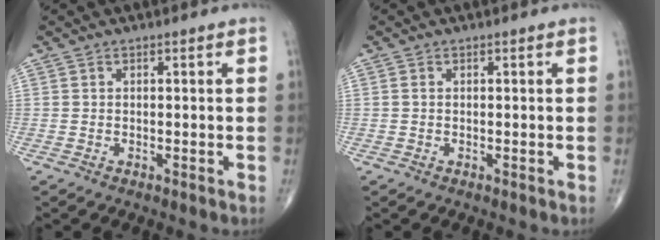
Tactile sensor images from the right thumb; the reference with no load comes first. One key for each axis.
{"total": 0.0}